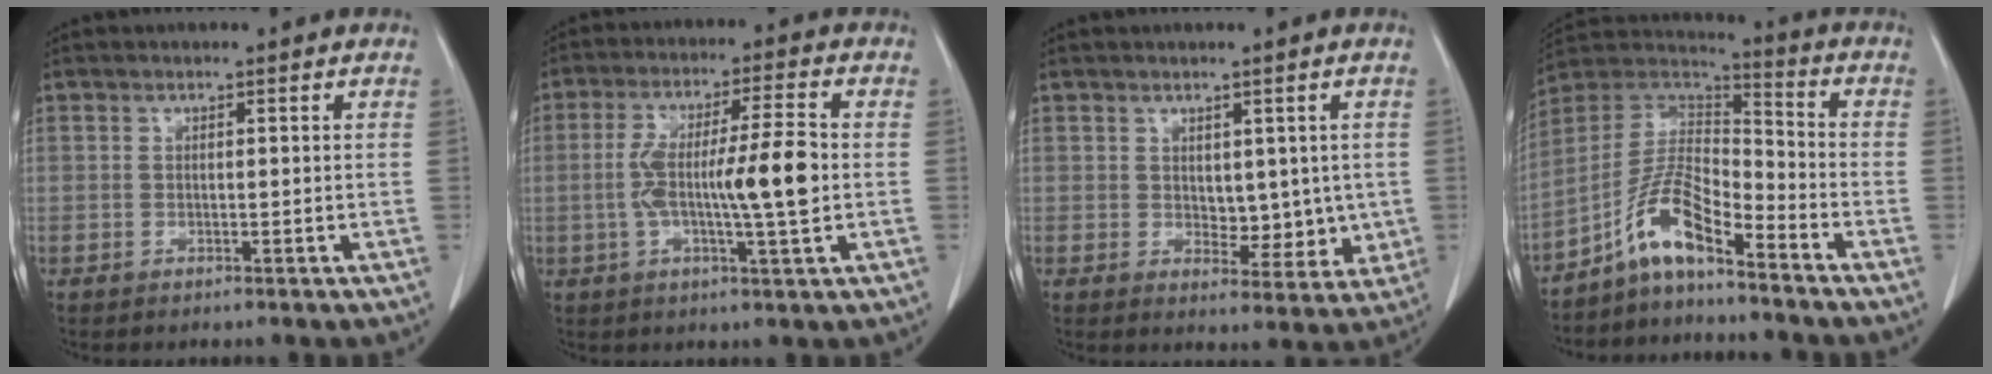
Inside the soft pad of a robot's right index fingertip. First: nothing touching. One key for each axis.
{"total": 11.6, "fx": -1.0, "fy": 1.0, "fz": 11.6, "tx": -0.207, "ty": 0.009, "tz": -0.019}
{"total": 5.9, "fx": 0.5, "fy": 3.6, "fz": 4.7, "tx": -0.047, "ty": -0.007, "tz": 0.018}
{"total": 9.8, "fx": -6.8, "fy": 2.1, "fz": 6.8, "tx": -0.145, "ty": 0.024, "tz": -0.130}